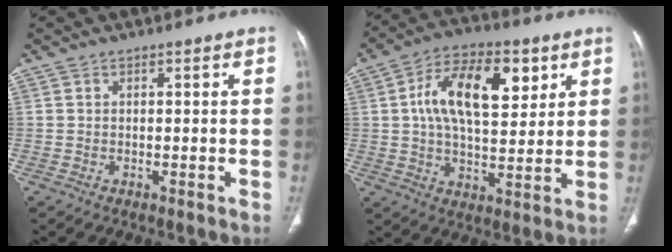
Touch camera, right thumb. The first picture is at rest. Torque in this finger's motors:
{"motor_torque": [0.89, 1.20, 0.44, -0.24, 0.14]}